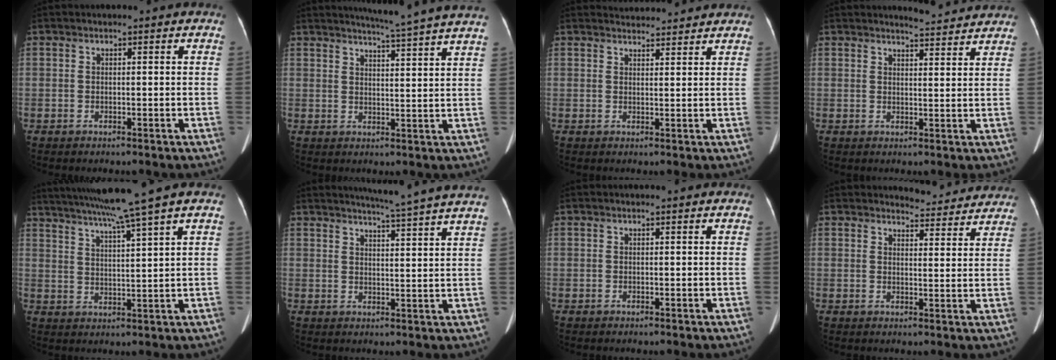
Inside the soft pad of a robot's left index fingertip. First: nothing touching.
{"total": 13.0, "force": [11.7, -1.8, 5.3], "torque": [-0.084, -0.027, 0.136]}
{"total": 5.4, "force": [5.3, 0.6, 0.6], "torque": [-0.013, 0.023, 0.065]}
{"total": 5.2, "force": [5.1, 0.2, 0.8], "torque": [-0.022, 0.004, 0.061]}
{"total": 12.7, "force": [10.1, -2.8, 7.2], "torque": [-0.122, -0.005, 0.152]}
{"total": 12.6, "force": [11.4, -1.8, 5.2], "torque": [-0.082, -0.025, 0.131]}
{"total": 0.0}
{"total": 8.1, "force": [8.0, 1.5, 0.3], "torque": [0.011, -0.007, 0.081]}